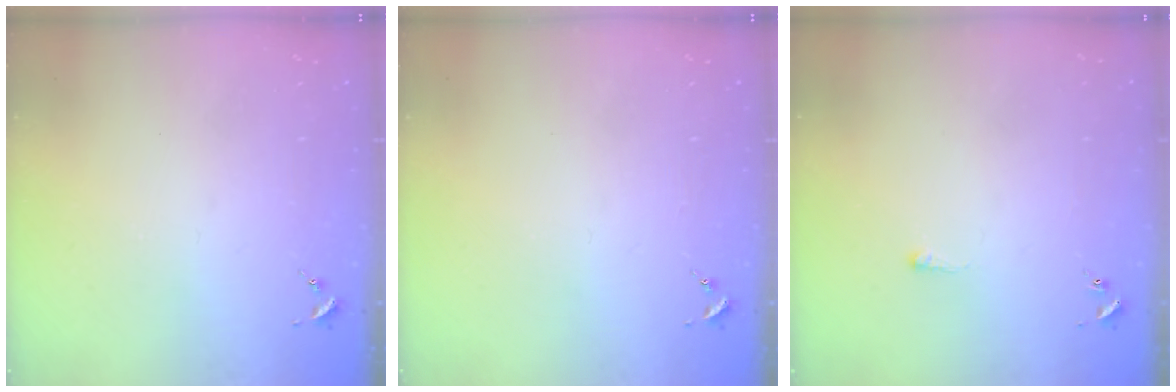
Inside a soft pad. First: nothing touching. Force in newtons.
{"total": 0.0}
{"total": 1.5, "press": 1.5, "slide": 0.4}